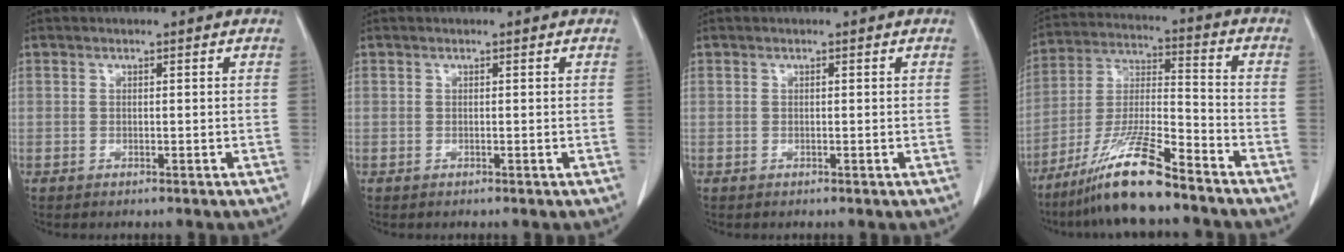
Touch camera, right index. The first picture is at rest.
{"total": 0.0}
{"total": 0.0}
{"total": 13.6, "force": [-10.1, 0.9, 9.2], "torque": [-0.187, -0.021, -0.187]}